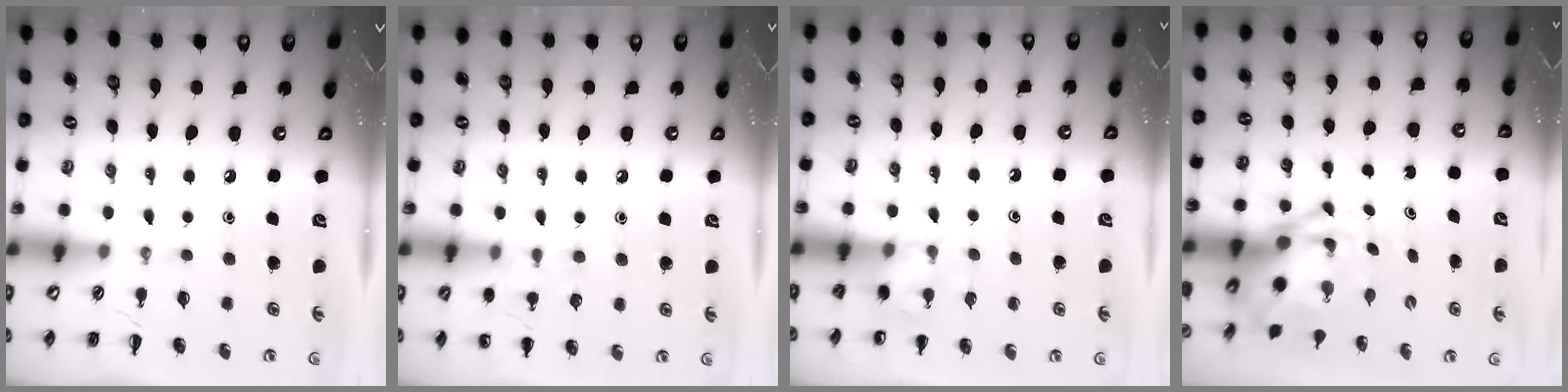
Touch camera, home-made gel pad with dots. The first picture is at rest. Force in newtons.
{"total": 7.0, "press": 6.6, "slide": 2.1}
{"total": 5.5, "press": 5.2, "slide": 1.8}
{"total": 5.7, "press": 5.6, "slide": 1.0}